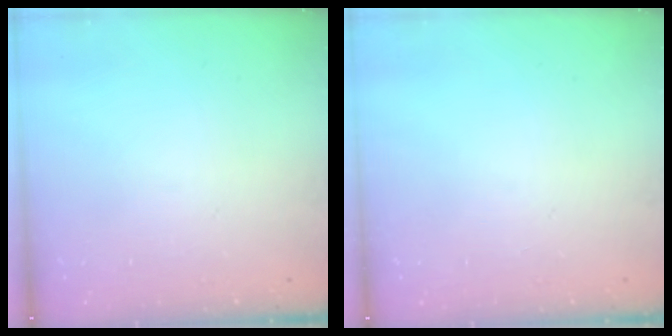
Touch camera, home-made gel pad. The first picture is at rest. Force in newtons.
{"total": 0.0}